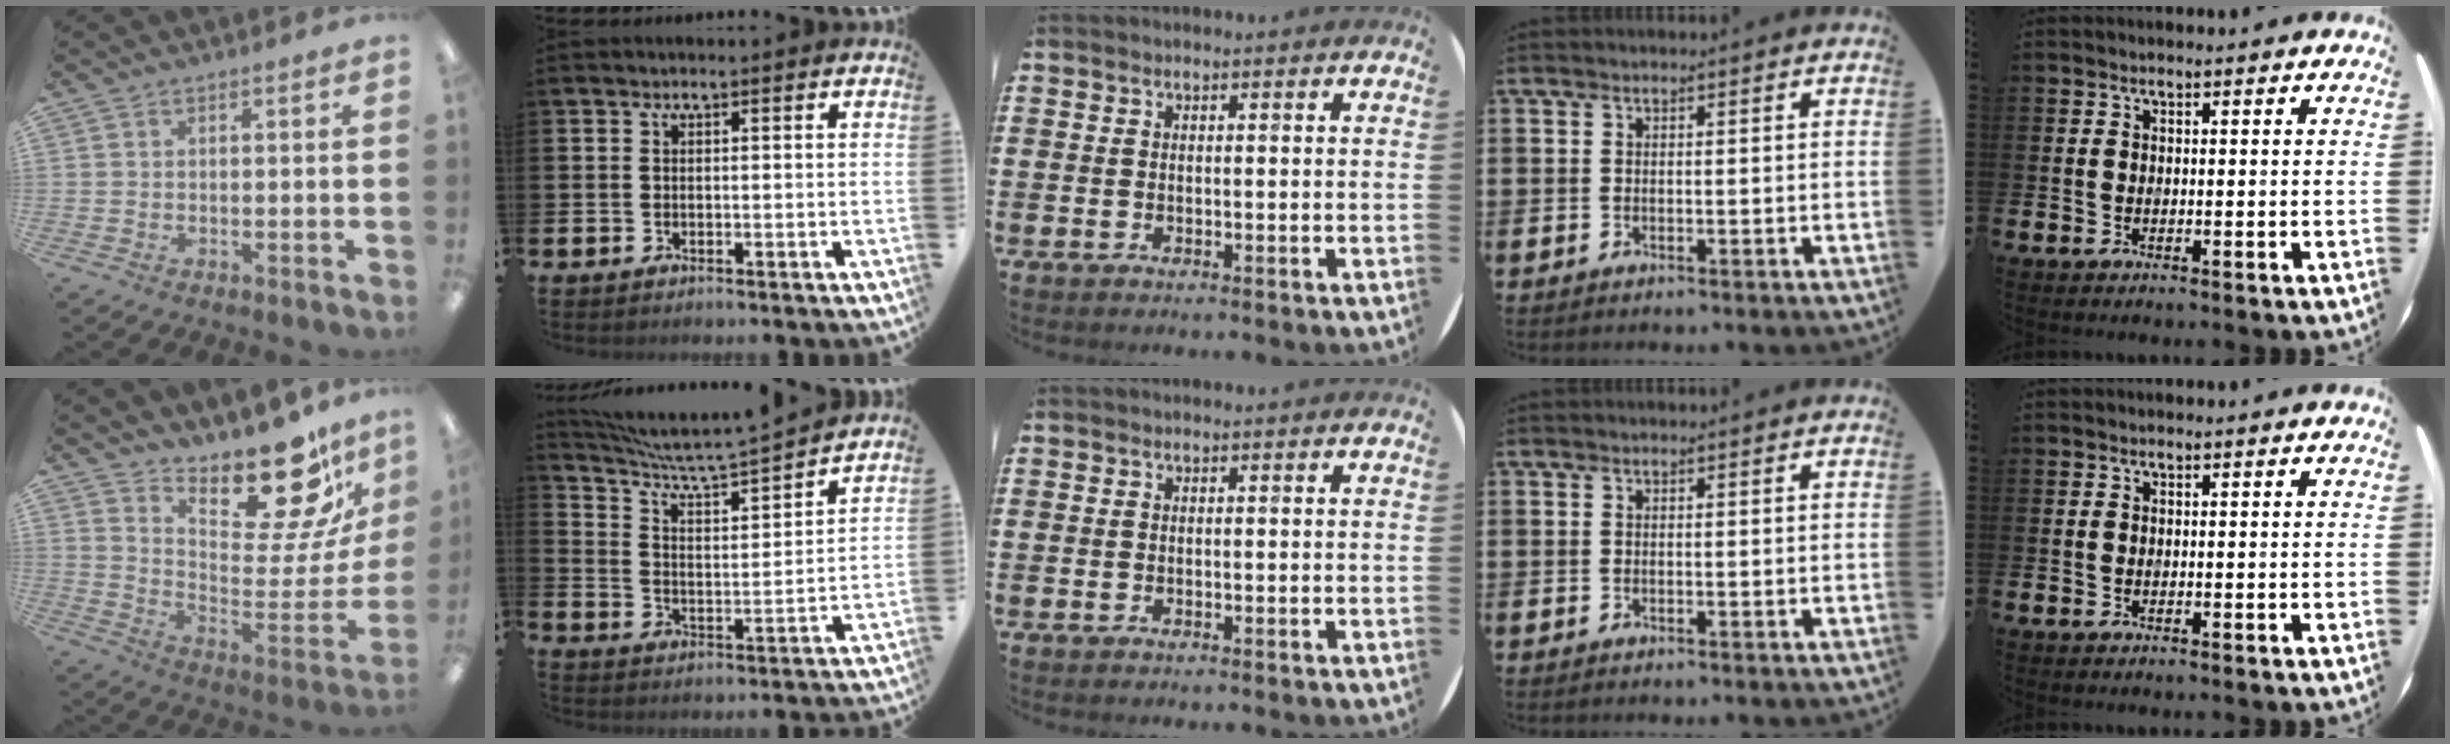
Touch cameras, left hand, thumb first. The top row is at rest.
{"thumb": {"total": 19.1, "force": [15.2, 5.8, 10.0], "torque": [-0.133, -0.134, 0.250]}, "index": {"total": 7.1, "force": [6.7, 0.4, 2.3], "torque": [-0.079, -0.054, 0.111]}}